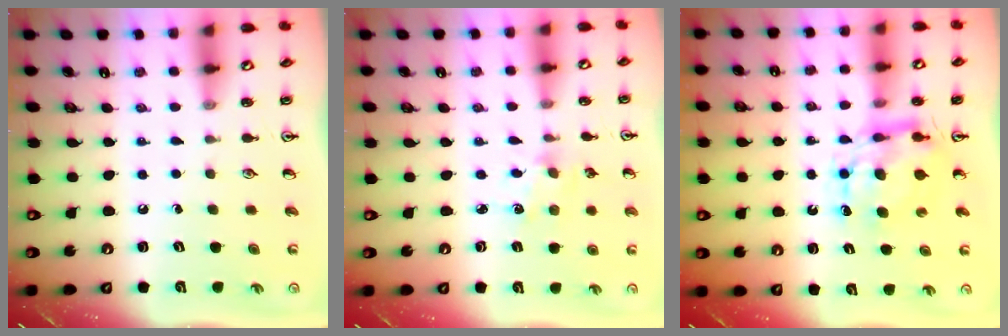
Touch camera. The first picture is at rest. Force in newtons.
{"total": 2.0, "press": 2.0, "slide": 0.3}
{"total": 9.1, "press": 9.1, "slide": 0.3}